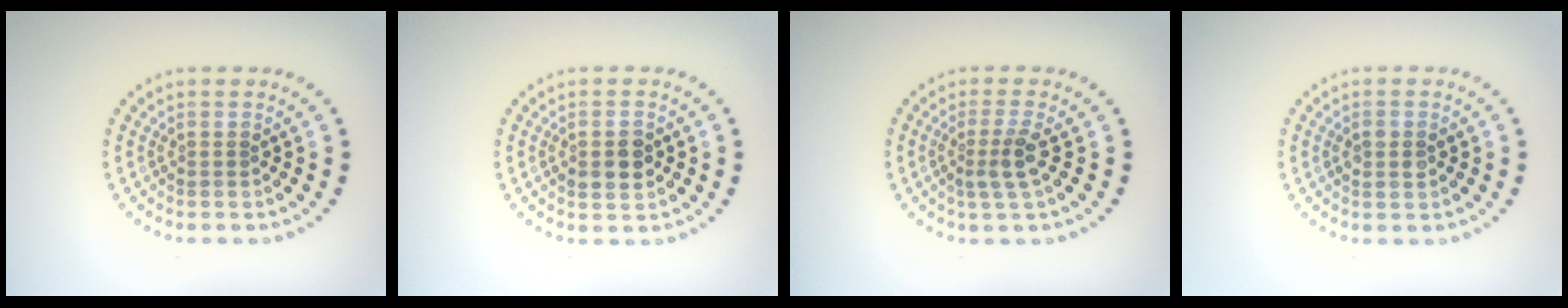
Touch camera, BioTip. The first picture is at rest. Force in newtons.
{"total": 2.4, "press": 2.4, "slide": 0.3}
{"total": 2.4, "press": 1.8, "slide": 1.5}
{"total": 1.4, "press": 1.4, "slide": 0.2}